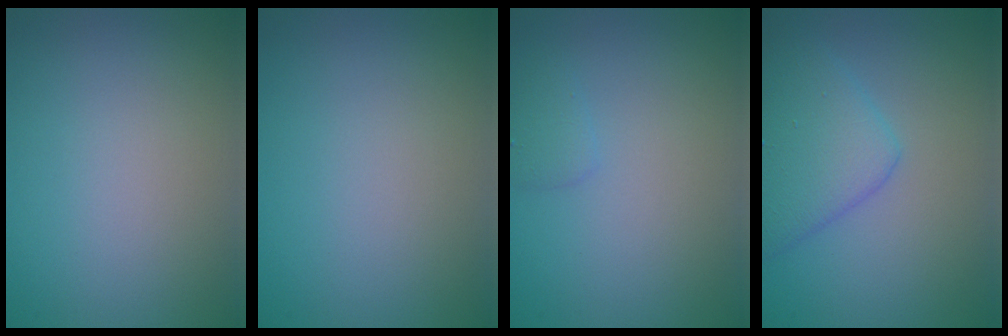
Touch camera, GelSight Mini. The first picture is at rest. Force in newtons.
{"total": 0.0}
{"total": 1.1, "press": 1.1, "slide": 0.1}
{"total": 4.4, "press": 4.4, "slide": 0.2}